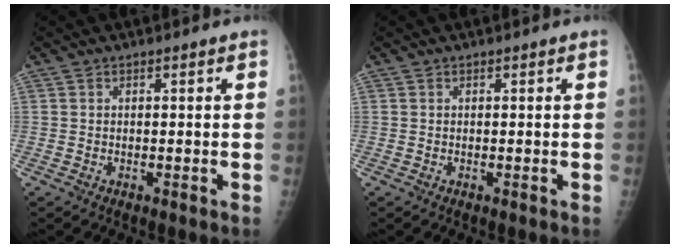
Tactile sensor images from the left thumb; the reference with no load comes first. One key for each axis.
{"total": 0.0}